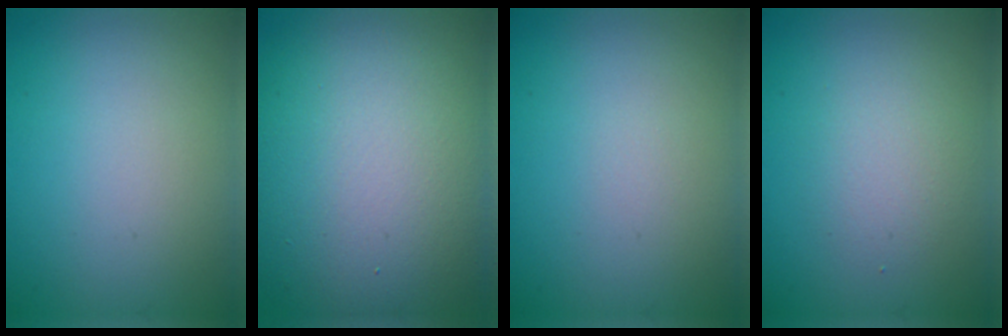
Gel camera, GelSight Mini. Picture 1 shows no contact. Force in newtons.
{"total": 16.3, "press": 16.2, "slide": 1.1}
{"total": 0.0}
{"total": 2.2, "press": 2.2, "slide": 0.2}